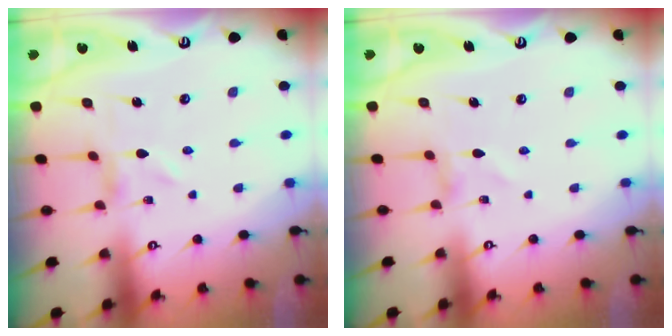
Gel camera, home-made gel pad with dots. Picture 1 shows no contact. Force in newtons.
{"total": 0.8, "press": 0.8, "slide": 0.1}